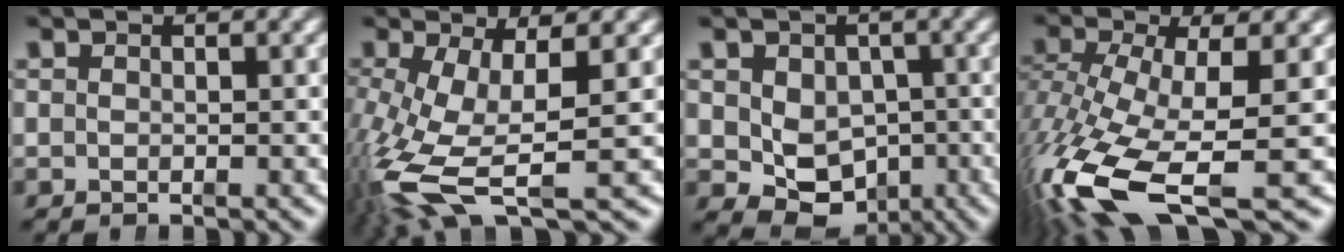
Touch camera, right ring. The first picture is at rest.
{"total": 9.0, "force": [-3.0, 5.0, 6.9], "torque": [-0.166, -0.054, -0.018]}
{"total": 5.9, "force": [-2.0, 4.6, 3.0], "torque": [-0.054, -0.046, -0.015]}
{"total": 9.2, "force": [-4.2, 3.9, 7.2], "torque": [-0.181, -0.069, -0.030]}